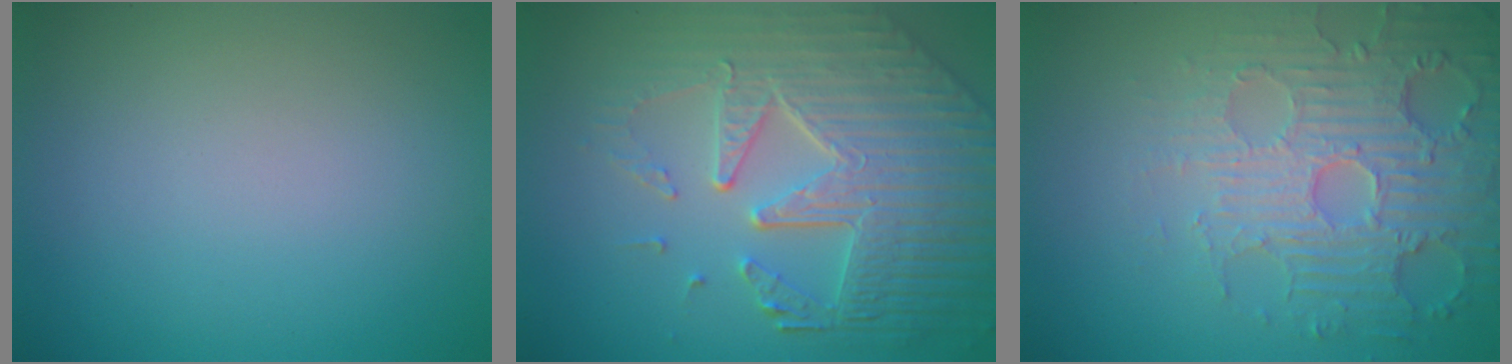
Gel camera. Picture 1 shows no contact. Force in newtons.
{"total": 8.8, "press": 6.0, "slide": 6.4}
{"total": 4.8, "press": 4.6, "slide": 1.2}